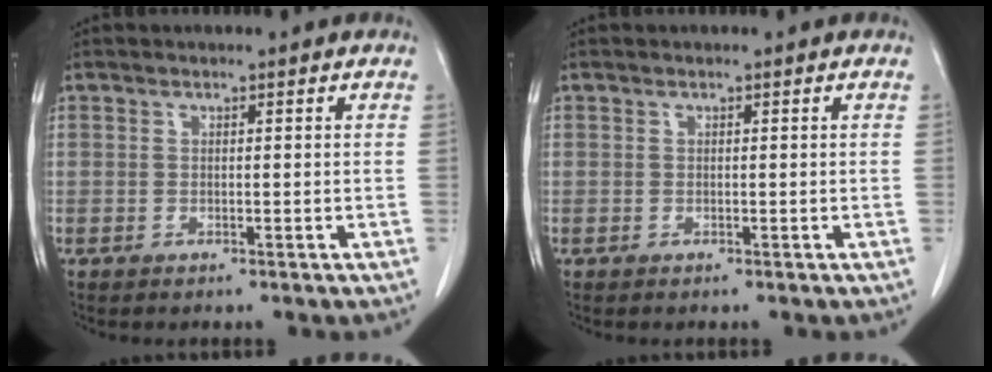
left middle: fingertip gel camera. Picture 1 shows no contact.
{"total": 0.0}